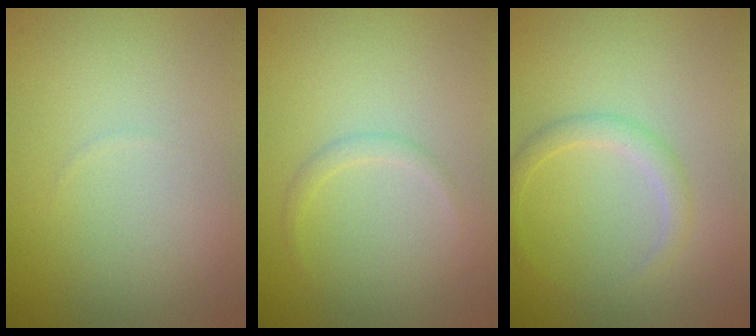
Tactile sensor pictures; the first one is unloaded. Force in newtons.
{"total": 0.9, "press": 0.9, "slide": 0.0}
{"total": 1.6, "press": 1.6, "slide": 0.1}